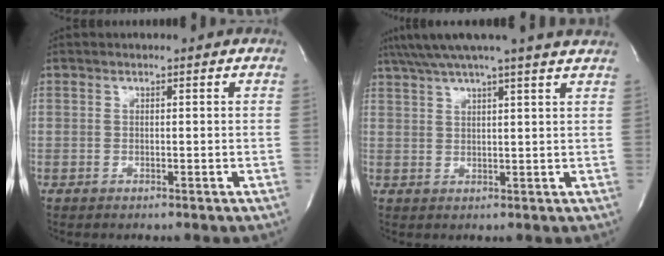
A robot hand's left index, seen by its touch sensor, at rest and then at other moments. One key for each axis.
{"total": 11.9, "fx": 10.1, "fy": -1.2, "fz": 6.1, "tx": -0.107, "ty": 0.011, "tz": 0.126}